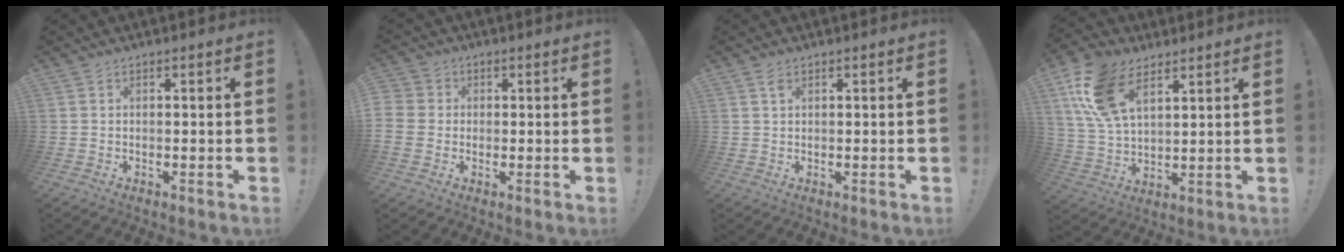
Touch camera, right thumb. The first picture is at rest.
{"total": 6.5, "force": [-1.2, 6.1, 2.0], "torque": [-0.040, 0.013, -0.022]}
{"total": 1.5, "force": [0.9, 0.8, 0.9], "torque": [-0.011, -0.002, 0.015]}
{"total": 16.3, "force": [8.4, 9.2, 10.6], "torque": [-0.210, -0.017, 0.157]}